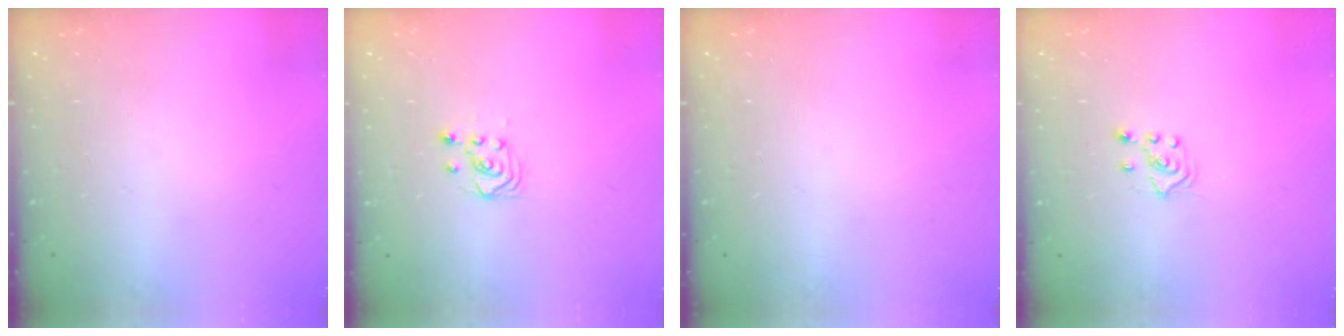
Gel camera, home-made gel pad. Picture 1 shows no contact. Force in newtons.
{"total": 2.5, "press": 2.2, "slide": 1.2}
{"total": 0.0}
{"total": 3.0, "press": 2.9, "slide": 0.7}